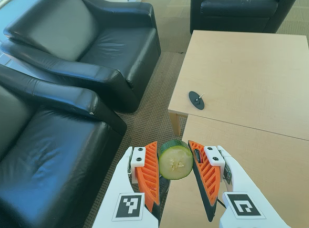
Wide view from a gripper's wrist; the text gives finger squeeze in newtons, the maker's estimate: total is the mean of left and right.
{"total": 11.5, "left": 10.6, "right": 12.5}